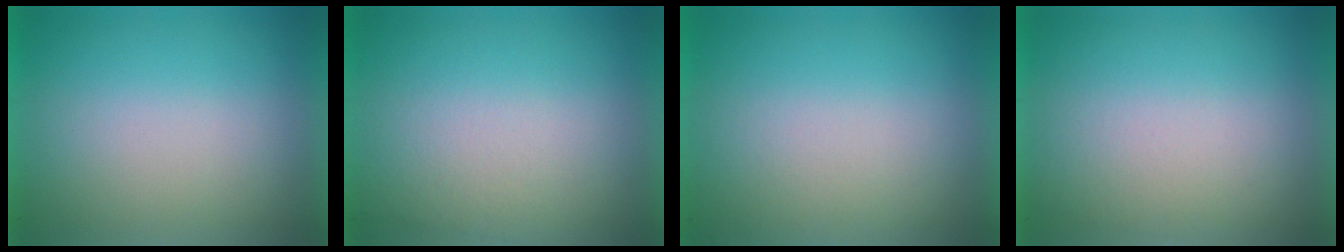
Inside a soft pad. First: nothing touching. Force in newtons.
{"total": 2.4}
{"total": 2.0}
{"total": 1.4}